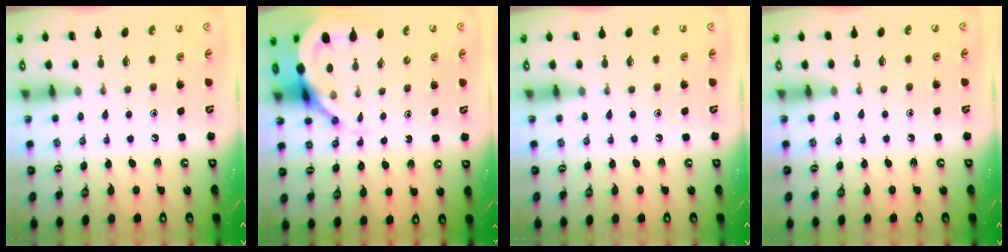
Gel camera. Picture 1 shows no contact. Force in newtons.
{"total": 8.5, "press": 8.4, "slide": 1.1}
{"total": 0.0}
{"total": 2.4, "press": 2.4, "slide": 0.4}